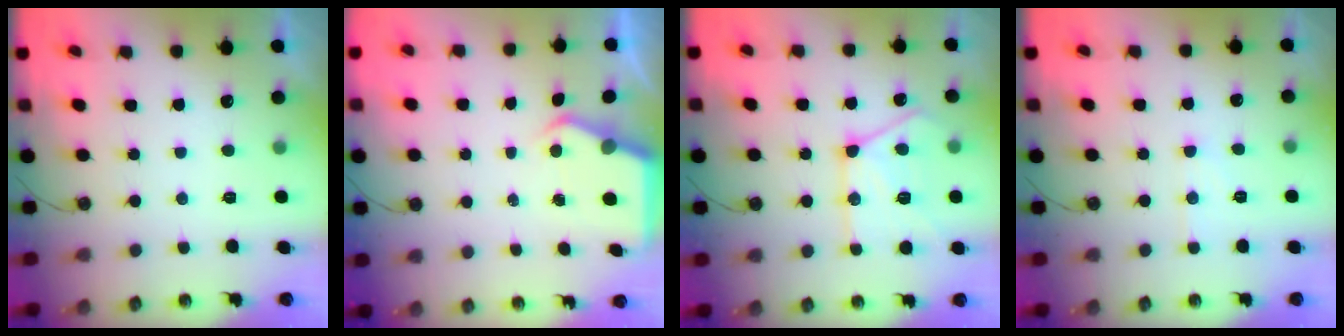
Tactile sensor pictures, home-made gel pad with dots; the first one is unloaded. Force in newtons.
{"total": 4.3, "press": 4.3, "slide": 0.5}
{"total": 15.8, "press": 15.7, "slide": 1.5}
{"total": 5.5, "press": 5.5, "slide": 0.4}